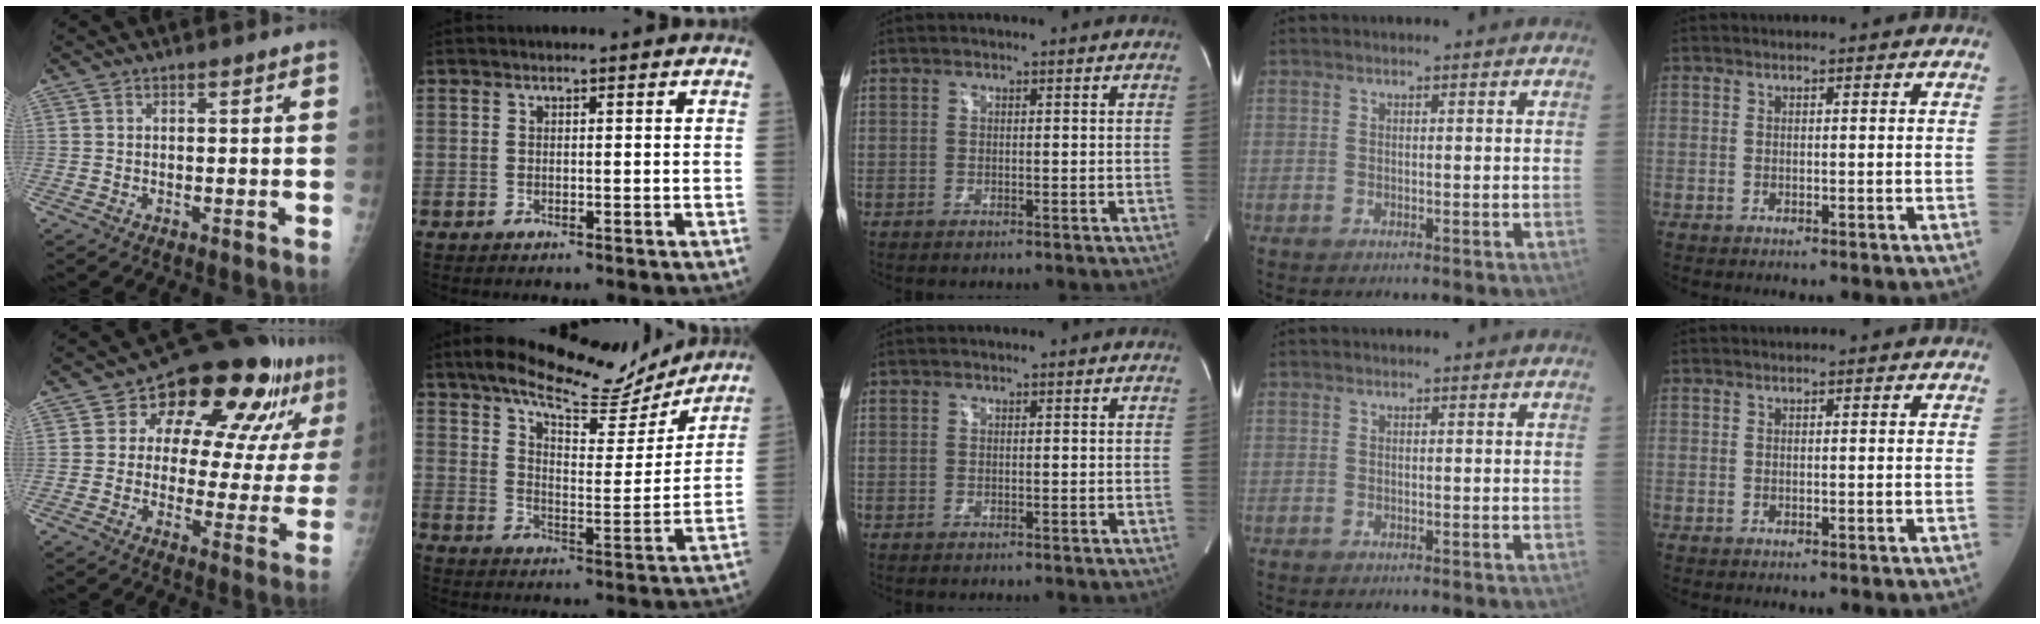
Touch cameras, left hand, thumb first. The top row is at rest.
{"thumb": {"total": 19.7, "force": [9.7, 9.4, 14.3], "torque": [-0.148, -0.011, 0.134]}, "index": {"total": 15.5, "force": [13.8, 3.1, 6.4], "torque": [-0.101, -0.012, 0.199]}}